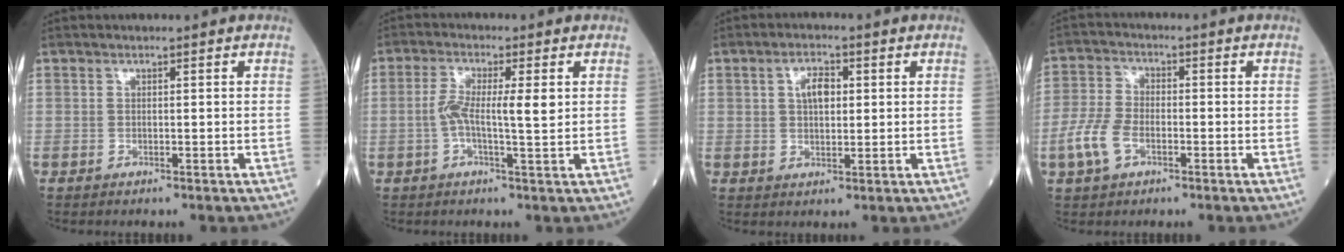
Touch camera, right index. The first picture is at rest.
{"total": 5.7, "force": [0.3, 0.8, 5.7], "torque": [-0.111, 0.008, -0.002]}
{"total": 4.1, "force": [1.1, 2.0, 3.4], "torque": [-0.062, 0.008, 0.018]}
{"total": 6.4, "force": [-2.5, 3.6, 4.7], "torque": [-0.123, 0.005, -0.053]}